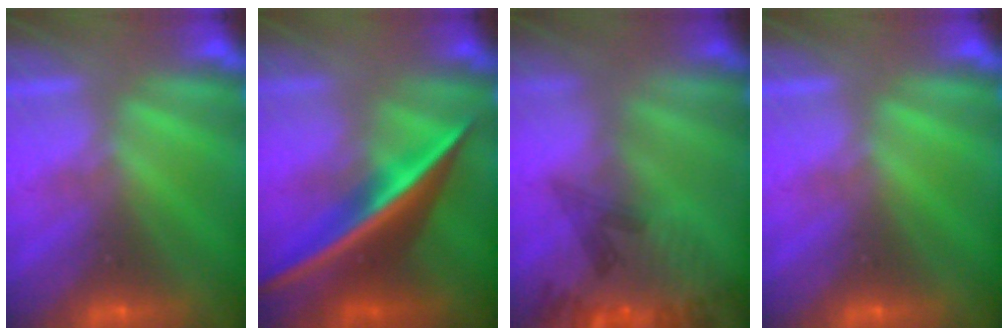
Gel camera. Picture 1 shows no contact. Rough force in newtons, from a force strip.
{"total": 2.7}
{"total": 7.7}
{"total": 0.0}